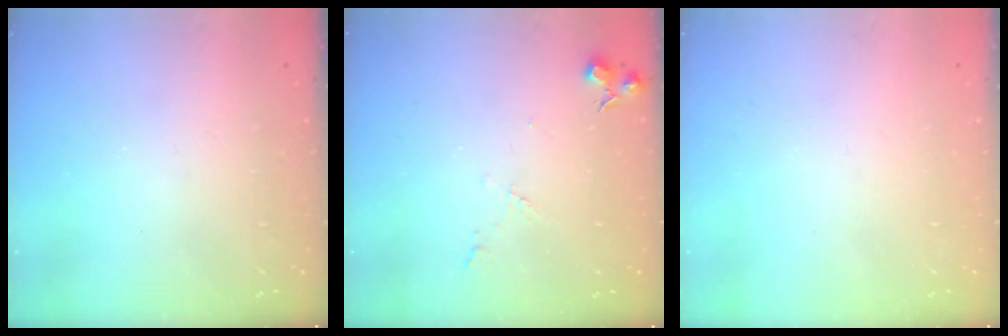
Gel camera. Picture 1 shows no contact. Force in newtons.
{"total": 5.5, "press": 5.5, "slide": 0.8}
{"total": 0.0}